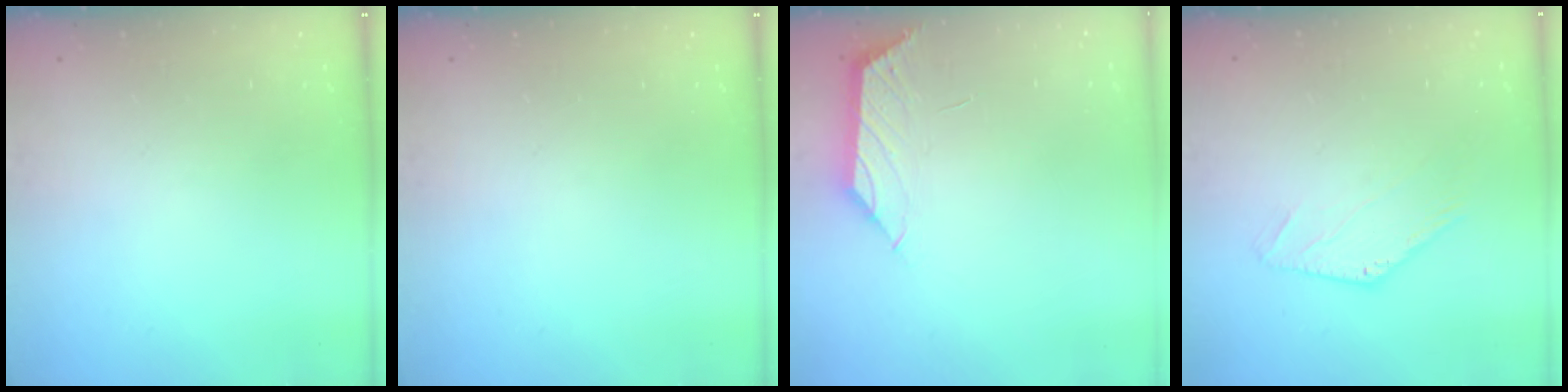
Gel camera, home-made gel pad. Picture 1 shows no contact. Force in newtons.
{"total": 0.0}
{"total": 1.0, "press": 0.9, "slide": 0.4}
{"total": 0.9, "press": 0.9, "slide": 0.2}